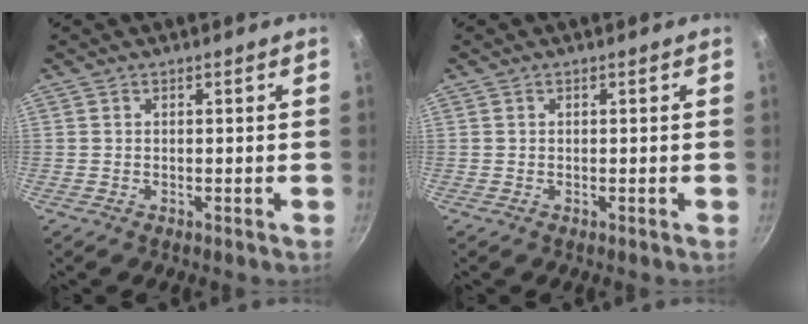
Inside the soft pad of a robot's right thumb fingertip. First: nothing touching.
{"total": 0.0}